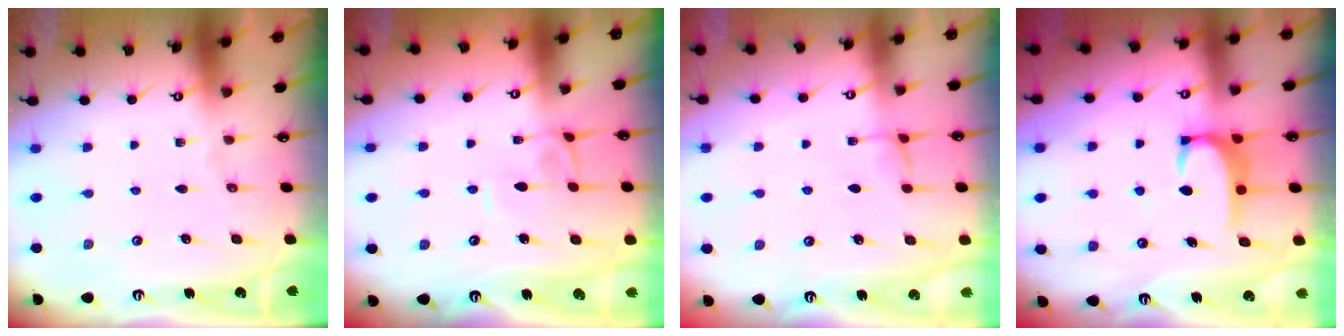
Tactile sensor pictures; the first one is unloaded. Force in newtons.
{"total": 2.1, "press": 2.1, "slide": 0.2}
{"total": 1.9, "press": 1.9, "slide": 0.2}
{"total": 2.8, "press": 2.8, "slide": 0.3}